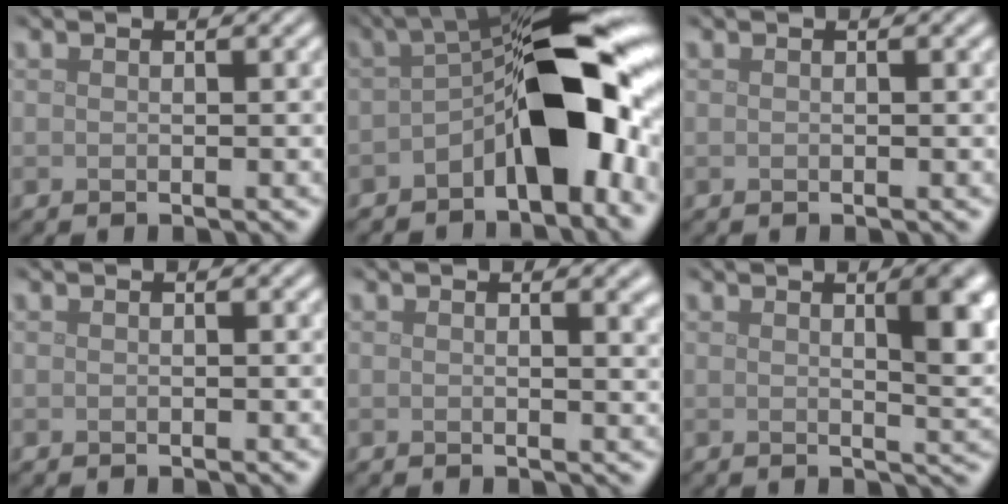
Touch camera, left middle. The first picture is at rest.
{"total": 11.0, "force": [-2.4, 4.9, 9.5], "torque": [-0.134, 0.018, -0.046]}
{"total": 0.0}
{"total": 0.0}
{"total": 2.1, "force": [0.9, 0.8, 1.7], "torque": [-0.011, 0.002, 0.012]}
{"total": 4.7, "force": [1.4, 1.4, 4.2], "torque": [-0.042, 0.004, 0.019]}